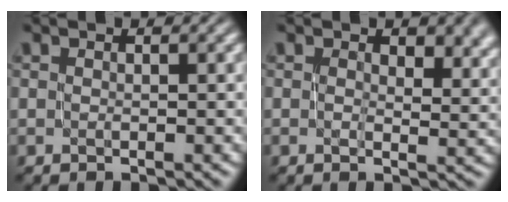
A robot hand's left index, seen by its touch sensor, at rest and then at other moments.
{"total": 4.4, "force": [1.4, 2.5, 3.4], "torque": [-0.041, 0.002, 0.015]}